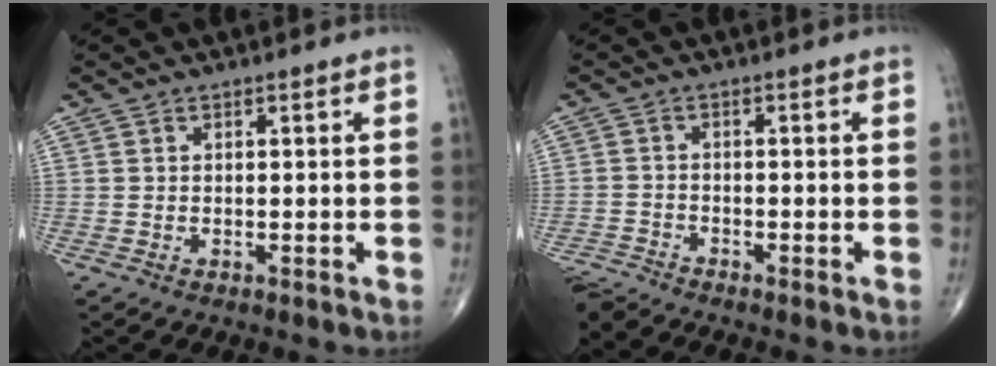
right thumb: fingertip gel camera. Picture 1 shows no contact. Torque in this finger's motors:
{"motor_torque": [0.46, -0.49, -0.08, -0.08, -0.05]}